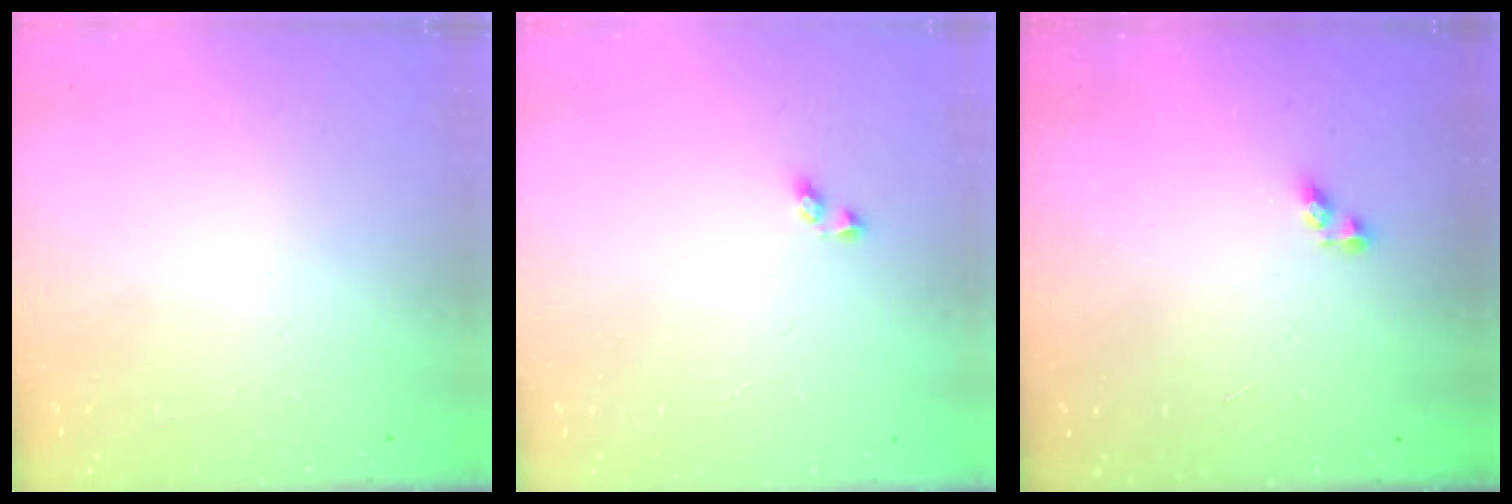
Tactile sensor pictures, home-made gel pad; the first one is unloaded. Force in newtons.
{"total": 2.4, "press": 2.0, "slide": 1.3}
{"total": 3.9, "press": 3.9, "slide": 0.7}